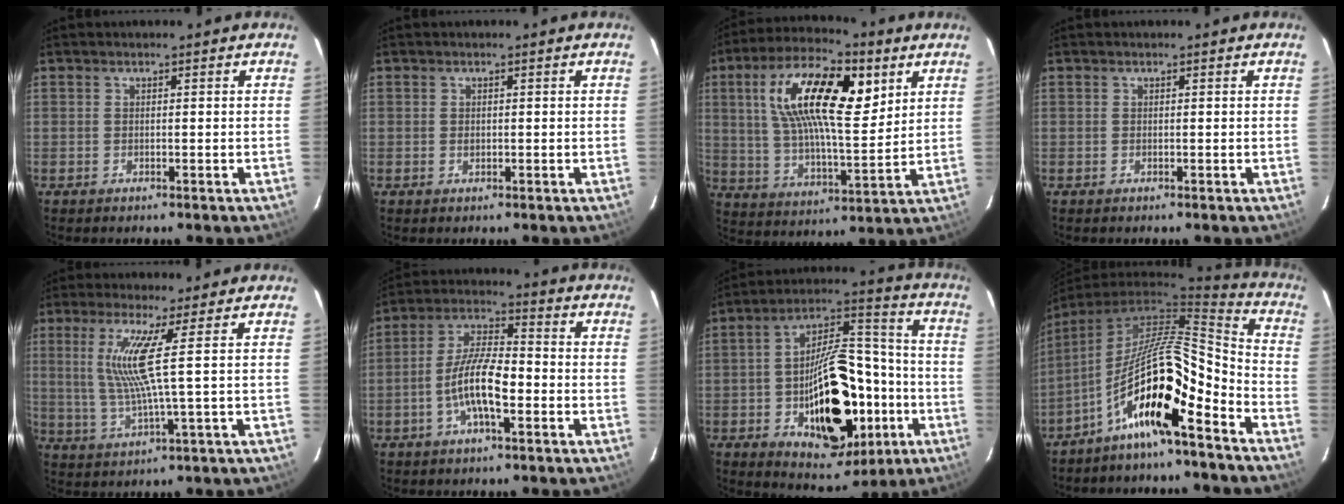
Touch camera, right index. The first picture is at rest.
{"total": 0.8, "force": [-0.1, 0.6, 0.6], "torque": [-0.009, 0.001, -0.001]}
{"total": 19.6, "force": [7.2, 7.7, 16.5], "torque": [-0.300, 0.021, 0.123]}
{"total": 0.0}
{"total": 8.2, "force": [2.0, -1.2, 7.8], "torque": [-0.153, -0.010, 0.048]}
{"total": 10.1, "force": [-3.4, 3.0, 9.0], "torque": [-0.182, 0.004, -0.064]}
{"total": 23.8, "force": [-7.3, 12.6, 18.8], "torque": [-0.312, 0.030, -0.091]}
{"total": 15.7, "force": [-9.6, 2.5, 12.2], "torque": [-0.203, -0.006, -0.180]}